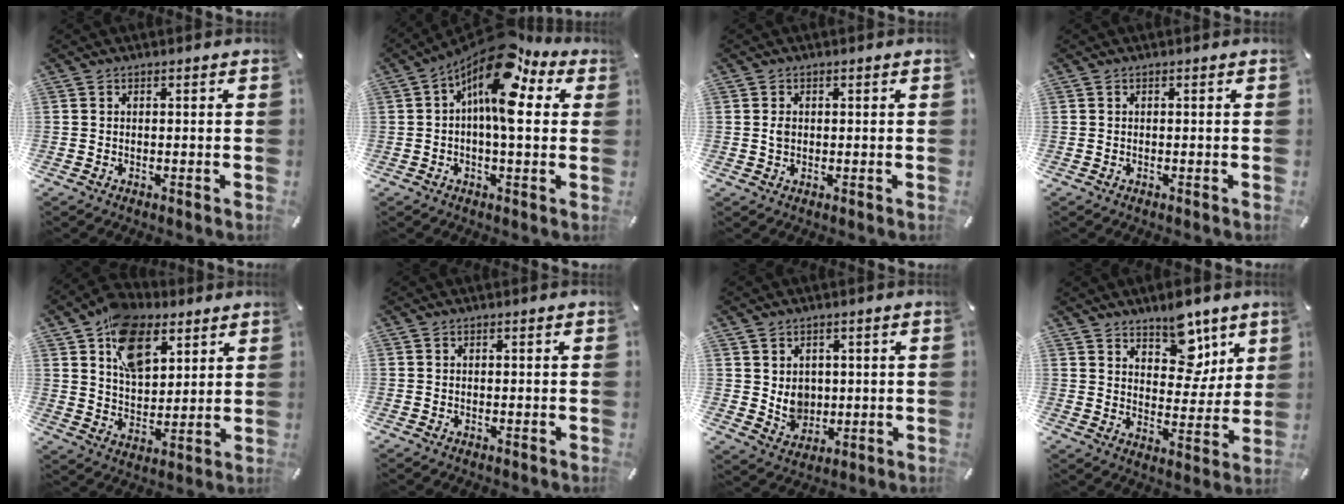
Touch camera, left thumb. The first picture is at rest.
{"total": 15.1, "force": [5.8, 5.9, 12.6], "torque": [-0.206, -0.047, 0.093]}
{"total": 1.6, "force": [0.3, 1.3, 0.8], "torque": [-0.010, 0.001, 0.003]}
{"total": 0.0}
{"total": 14.3, "force": [7.8, 9.2, 7.7], "torque": [-0.135, -0.024, 0.145]}
{"total": 0.0}
{"total": 6.0, "force": [1.8, 5.5, 1.5], "torque": [-0.012, -0.014, 0.035]}
{"total": 11.8, "force": [8.2, 6.9, 4.9], "torque": [-0.050, -0.061, 0.147]}